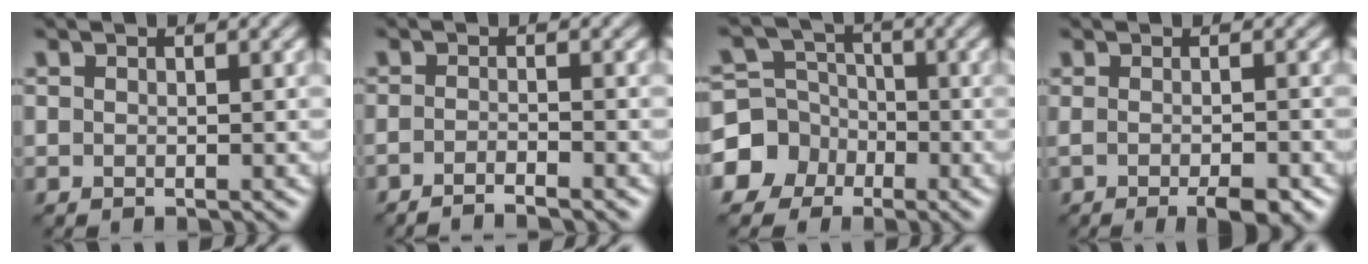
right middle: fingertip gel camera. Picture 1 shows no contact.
{"total": 2.3, "force": [-2.1, -0.5, 0.7], "torque": [-0.002, 0.004, -0.037]}
{"total": 7.0, "force": [-3.4, 6.0, 1.2], "torque": [-0.027, -0.001, -0.080]}
{"total": 3.7, "force": [-2.0, 1.2, 2.8], "torque": [-0.040, -0.007, -0.029]}